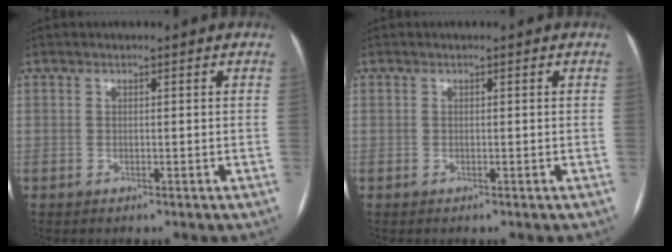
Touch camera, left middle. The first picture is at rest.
{"total": 0.0}